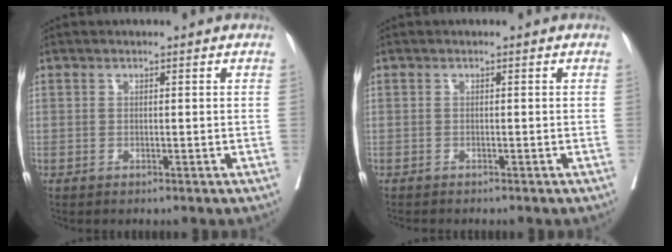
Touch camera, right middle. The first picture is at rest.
{"total": 2.1, "force": [-1.9, 0.1, 0.9], "torque": [-0.012, -0.003, -0.021]}